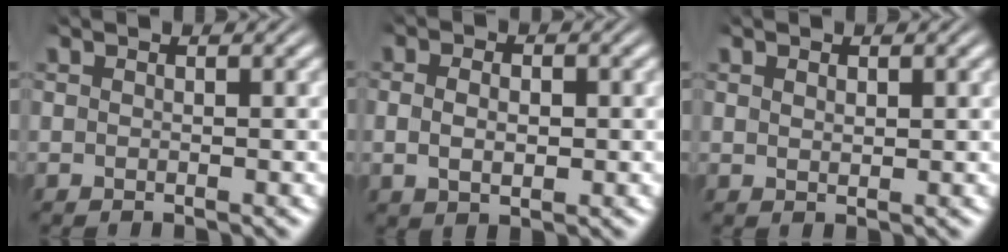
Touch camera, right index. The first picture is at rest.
{"total": 2.4, "force": [-0.1, 1.4, 2.0], "torque": [-0.036, -0.007, 0.004]}
{"total": 0.6, "force": [0.4, -0.2, 0.4], "torque": [-0.005, -0.007, 0.015]}